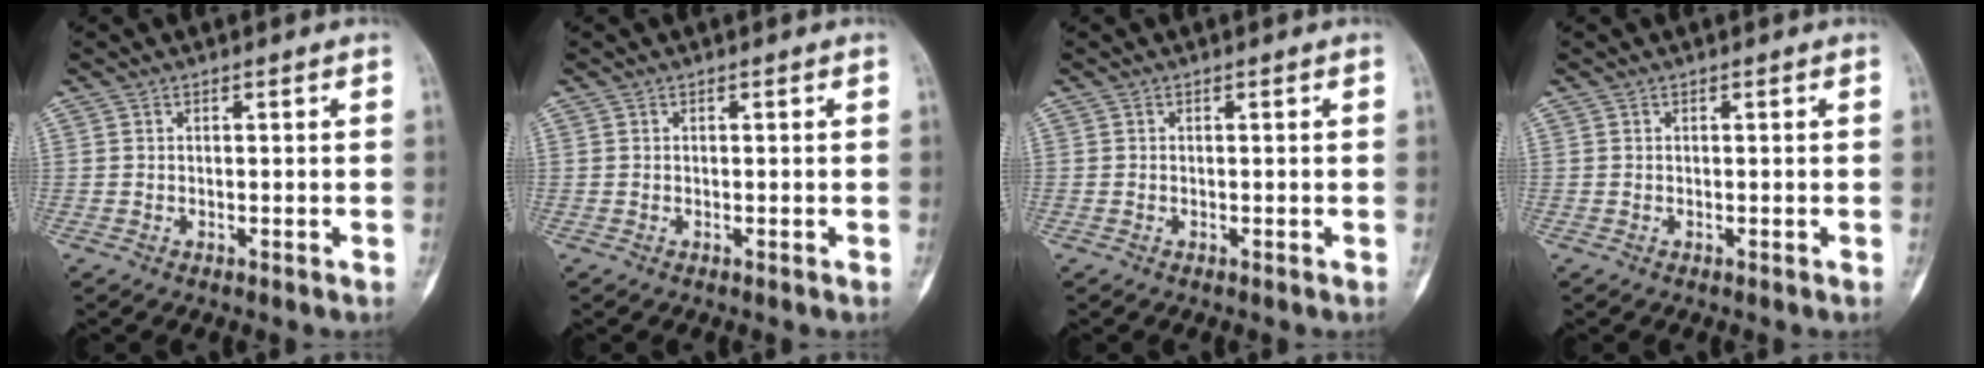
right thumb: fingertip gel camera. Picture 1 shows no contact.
{"total": 0.0}
{"total": 0.0}
{"total": 0.0}